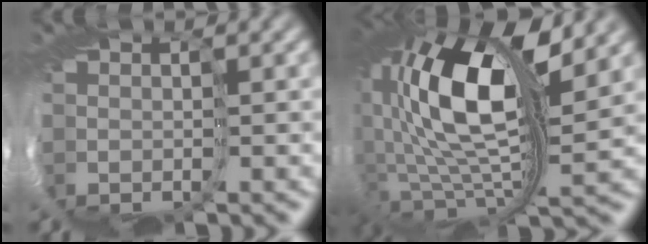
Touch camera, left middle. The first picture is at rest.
{"total": 14.2, "force": [3.4, 6.3, 12.3], "torque": [-0.231, -0.008, 0.063]}